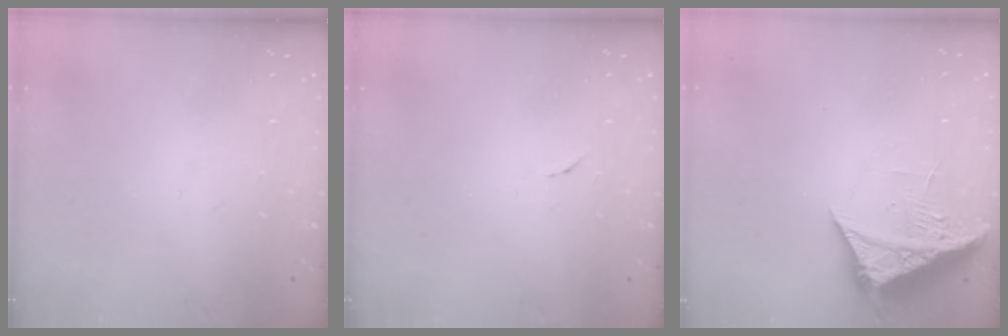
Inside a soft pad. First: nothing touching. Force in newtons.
{"total": 4.2, "press": 4.2, "slide": 0.3}
{"total": 8.1, "press": 8.0, "slide": 0.8}